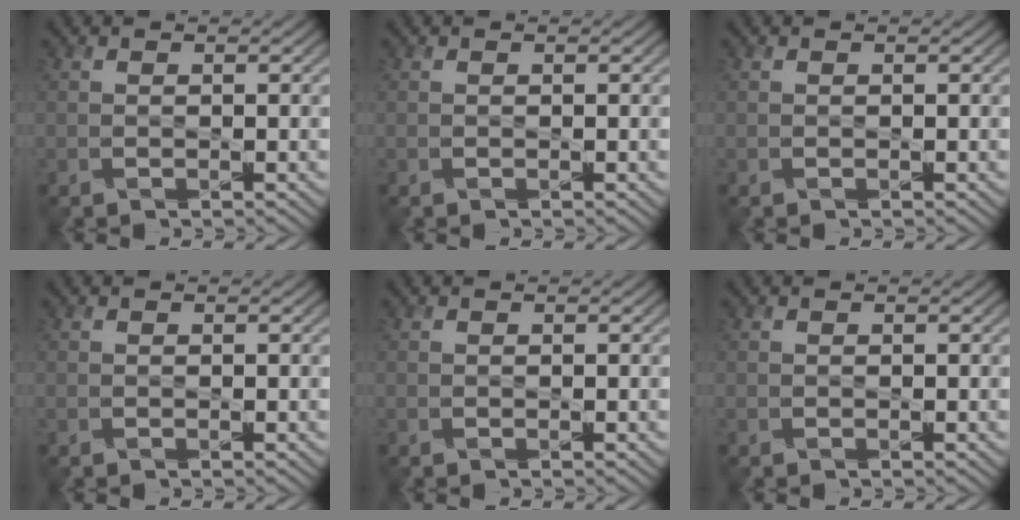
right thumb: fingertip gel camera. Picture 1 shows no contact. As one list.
[{"total": 0.0}, {"total": 0.0}, {"total": 0.0}, {"total": 0.0}, {"total": 0.0}]